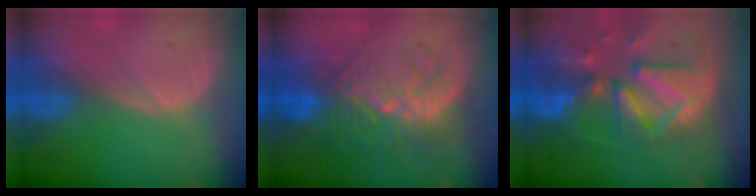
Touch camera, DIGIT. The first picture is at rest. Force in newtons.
{"total": 9.6, "press": 9.0, "slide": 3.1}
{"total": 12.7, "press": 11.1, "slide": 6.2}